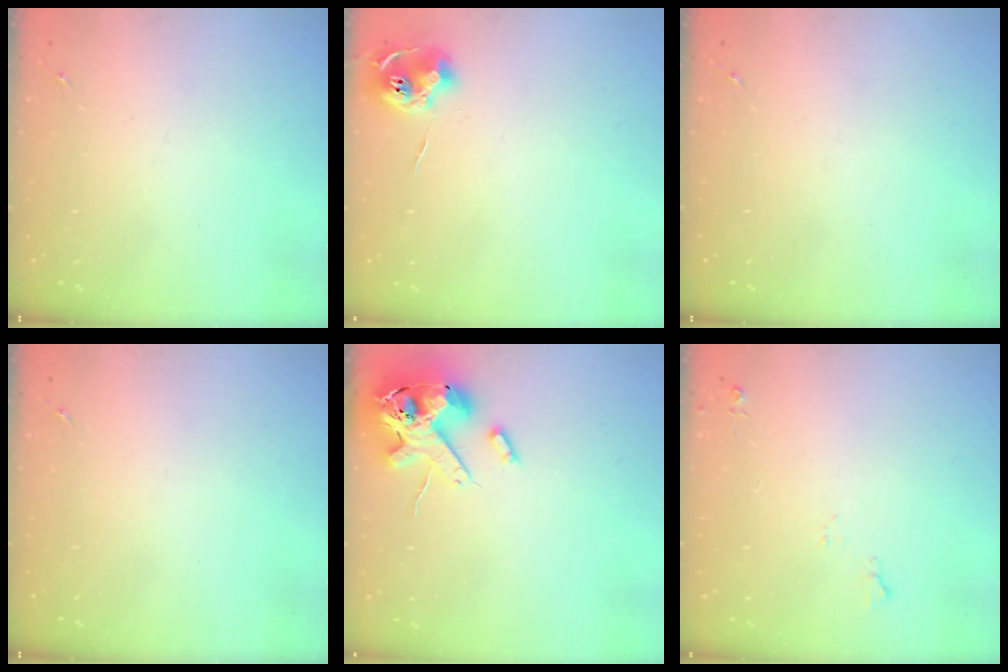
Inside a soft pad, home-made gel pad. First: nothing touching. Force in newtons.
{"total": 8.7, "press": 8.7, "slide": 0.4}
{"total": 0.0}
{"total": 0.0}
{"total": 16.4, "press": 16.2, "slide": 2.7}
{"total": 4.9, "press": 4.8, "slide": 0.9}